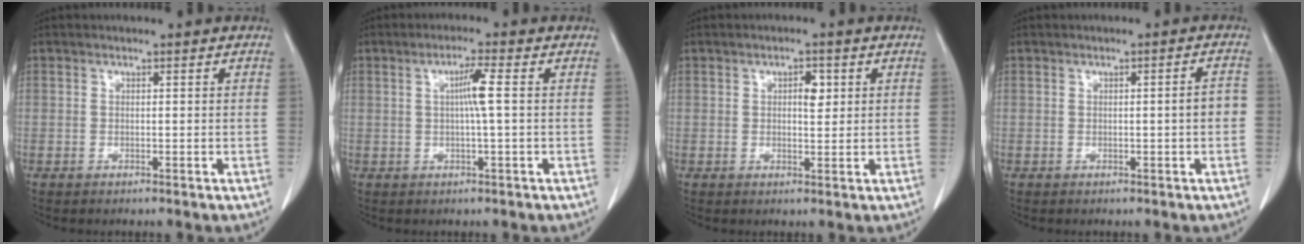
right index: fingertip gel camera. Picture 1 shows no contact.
{"total": 3.7, "force": [0.4, -0.6, 3.6], "torque": [-0.066, 0.002, 0.005]}
{"total": 2.5, "force": [0.7, 1.1, 2.2], "torque": [-0.034, -0.001, 0.011]}
{"total": 2.3, "force": [-0.4, 0.1, 2.3], "torque": [-0.027, 0.002, -0.007]}